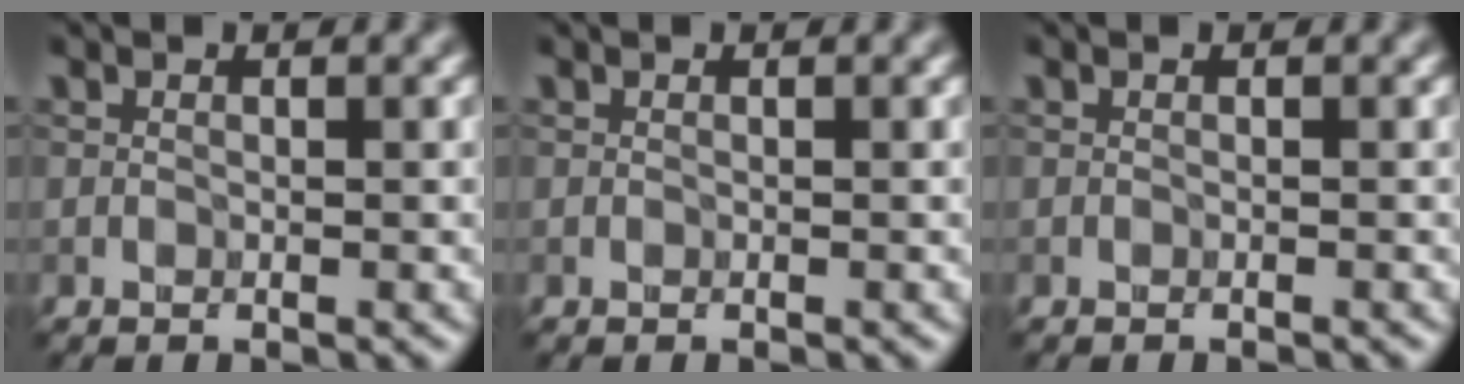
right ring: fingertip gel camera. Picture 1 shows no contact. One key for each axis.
{"total": 0.0}
{"total": 0.0}